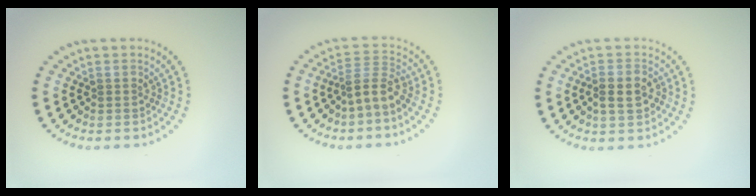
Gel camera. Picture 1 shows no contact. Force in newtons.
{"total": 2.7, "press": 2.0, "slide": 1.9}
{"total": 2.8, "press": 2.8, "slide": 0.6}